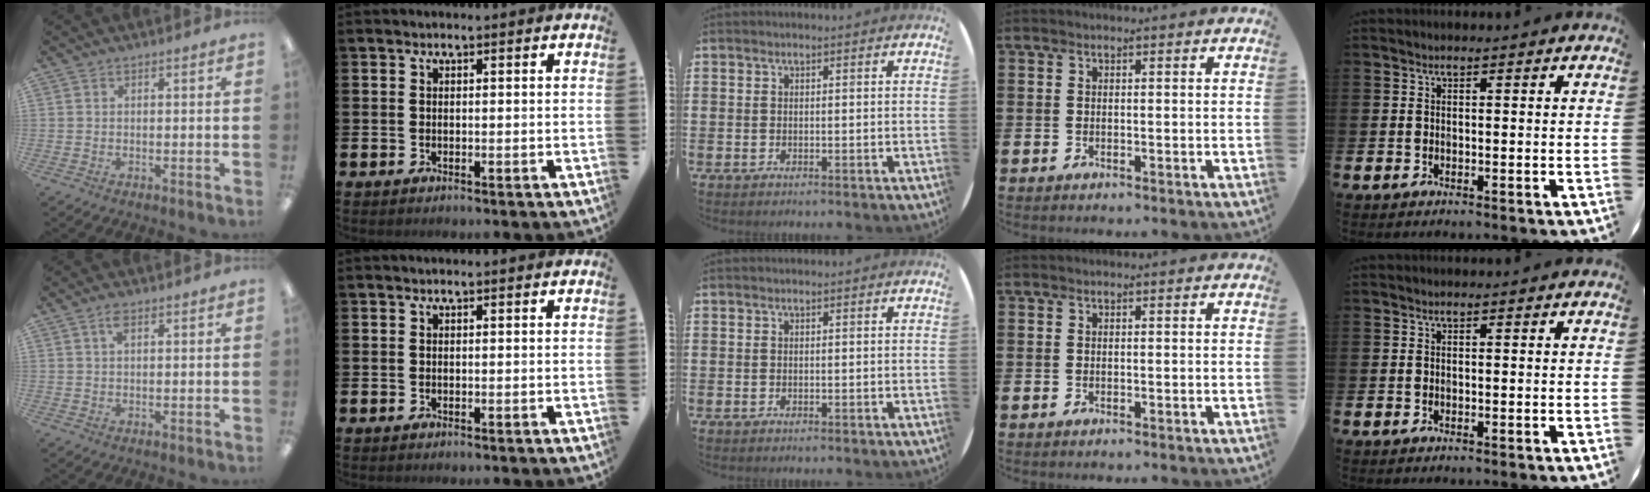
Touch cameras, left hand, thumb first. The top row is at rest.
{"thumb": {"total": 2.9, "force": [1.6, 1.2, 2.1], "torque": [-0.040, 0.001, 0.025]}}